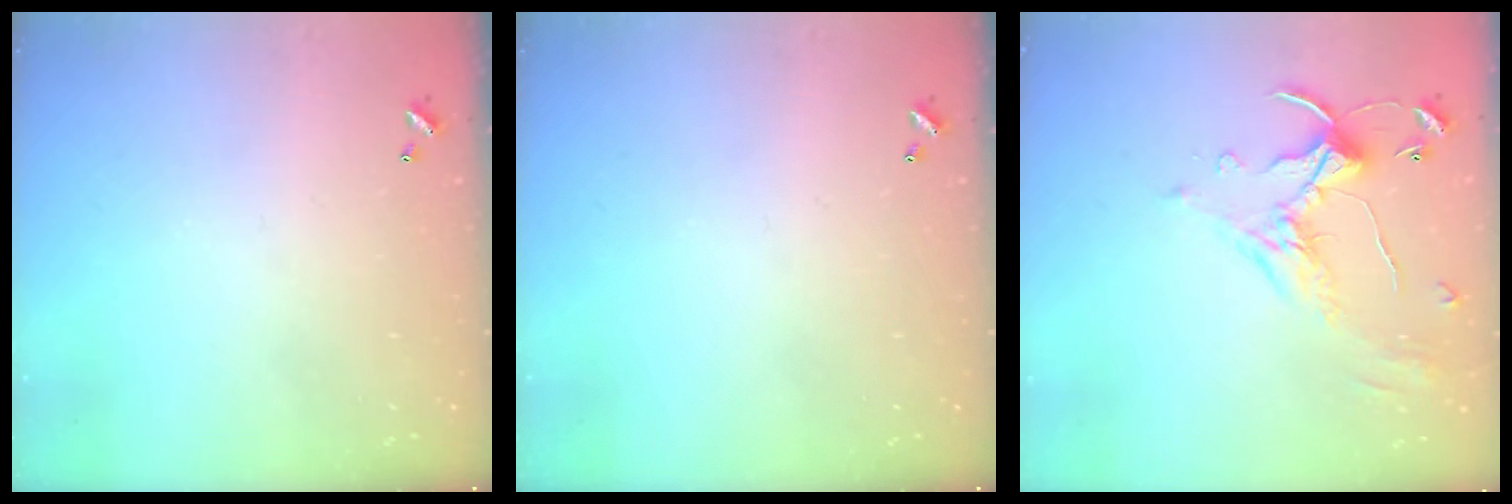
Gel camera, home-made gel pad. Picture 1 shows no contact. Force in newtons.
{"total": 0.0}
{"total": 1.1, "press": 0.5, "slide": 1.0}